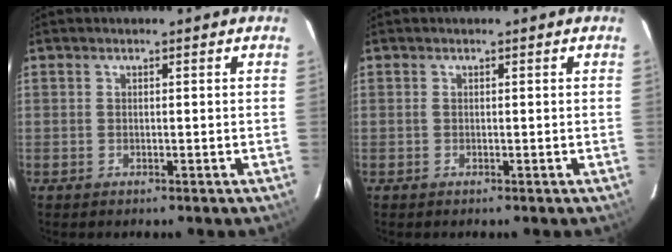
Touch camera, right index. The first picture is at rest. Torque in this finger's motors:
{"motor_torque": [0.14, 0.02, 0.05, 0.02]}